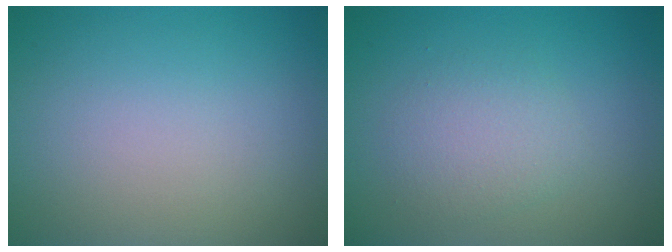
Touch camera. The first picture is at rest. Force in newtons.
{"total": 2.4, "press": 2.4, "slide": 0.0}